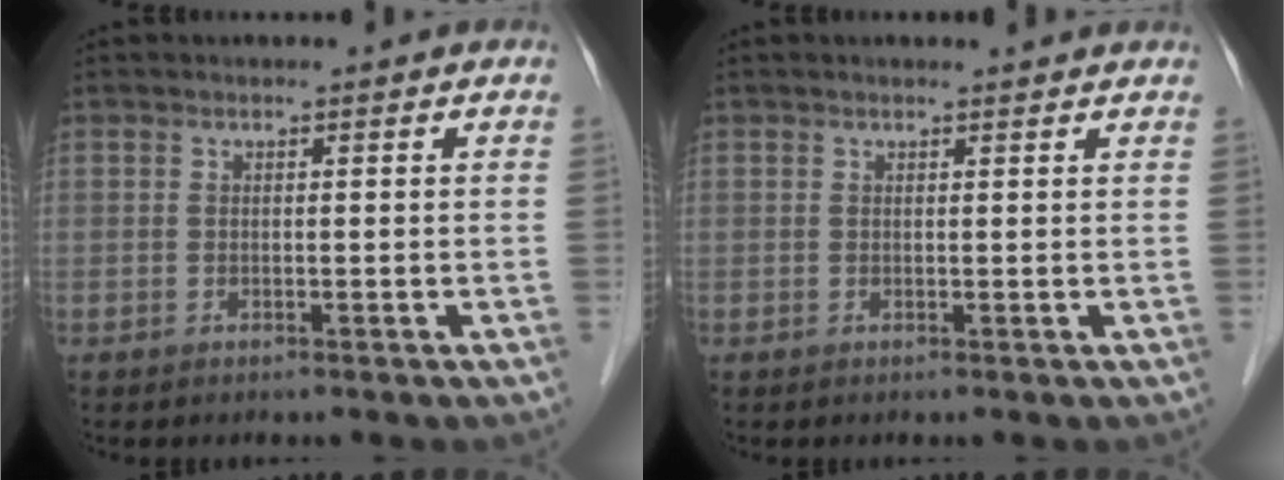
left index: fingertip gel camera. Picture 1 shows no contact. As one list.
[{"total": 2.8, "force": [2.7, 0.3, 0.7], "torque": [-0.013, 0.013, 0.027]}]